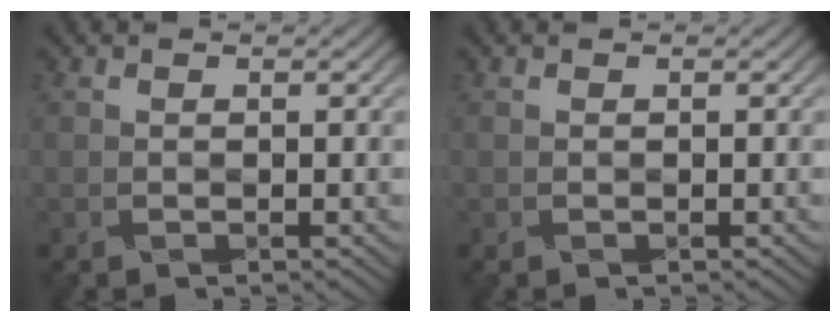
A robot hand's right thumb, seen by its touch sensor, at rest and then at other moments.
{"total": 0.0}